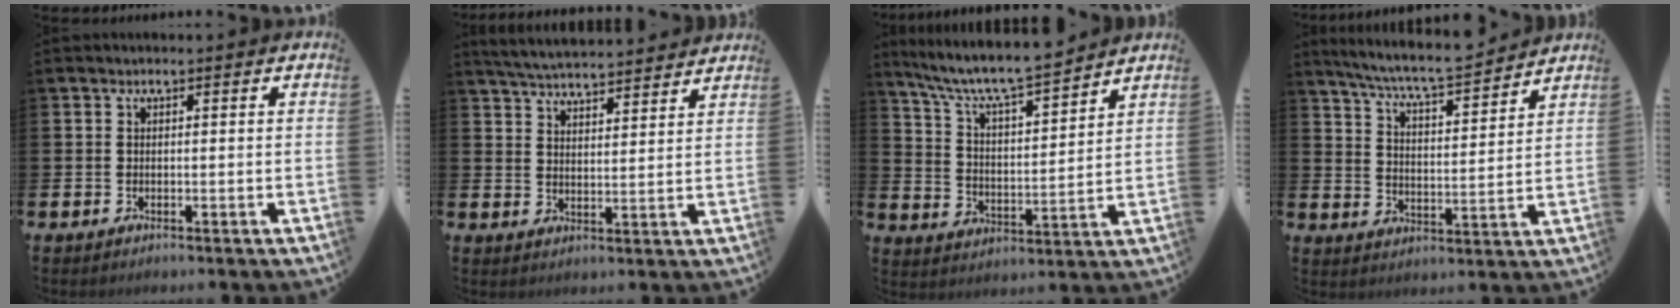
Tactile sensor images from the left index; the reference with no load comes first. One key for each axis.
{"total": 5.3, "fx": 5.3, "fy": 0.2, "fz": 0.5, "tx": -0.027, "ty": -0.035, "tz": 0.093}
{"total": 8.1, "fx": 7.5, "fy": 0.7, "fz": 2.7, "tx": -0.084, "ty": -0.057, "tz": 0.129}
{"total": 7.1, "fx": 6.8, "fy": 0.1, "fz": 2.0, "tx": -0.064, "ty": -0.049, "tz": 0.116}